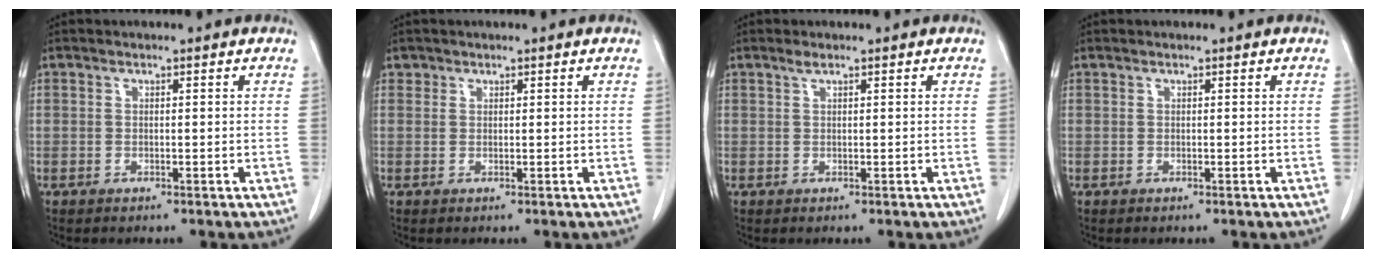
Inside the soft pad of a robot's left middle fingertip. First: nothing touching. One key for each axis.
{"total": 0.7, "fx": 0.5, "fy": 0.6, "fz": 0.0, "tx": 0.006, "ty": 0.003, "tz": 0.007}
{"total": 0.8, "fx": 0.6, "fy": 0.0, "fz": 0.5, "tx": -0.014, "ty": 0.002, "tz": 0.013}
{"total": 0.0}